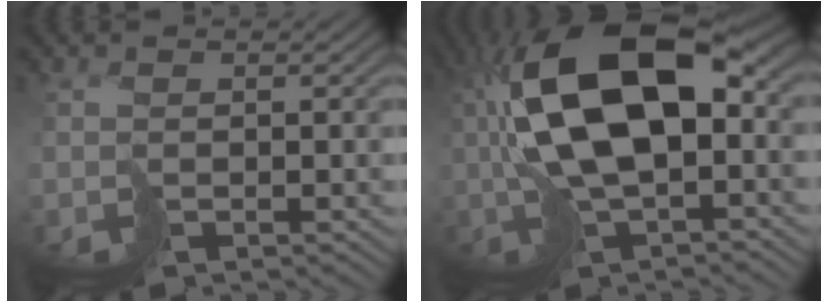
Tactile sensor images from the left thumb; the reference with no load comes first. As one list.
[{"total": 15.6, "force": [0.9, 7.2, 13.8], "torque": [-0.277, 0.011, 0.010]}]